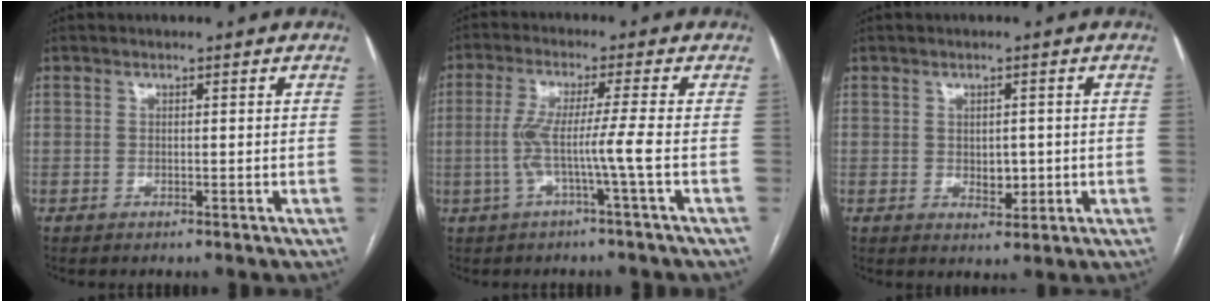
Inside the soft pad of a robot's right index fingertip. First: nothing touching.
{"total": 6.3, "force": [-1.5, -1.4, 6.0], "torque": [-0.125, 0.007, -0.028]}
{"total": 3.0, "force": [-0.2, 2.0, 2.2], "torque": [-0.027, -0.002, 0.006]}